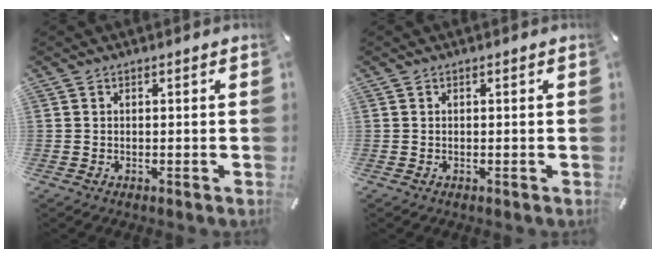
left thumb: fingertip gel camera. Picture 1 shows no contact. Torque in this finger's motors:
{"motor_torque": [0.00, 0.00, -0.01, -0.01, 0.00]}